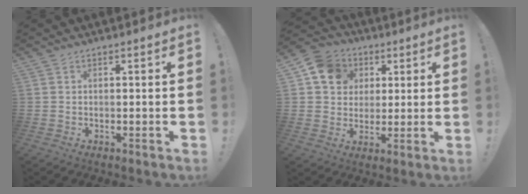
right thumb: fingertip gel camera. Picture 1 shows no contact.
{"total": 11.9, "force": [3.8, 10.3, 4.6], "torque": [-0.053, -0.012, 0.076]}